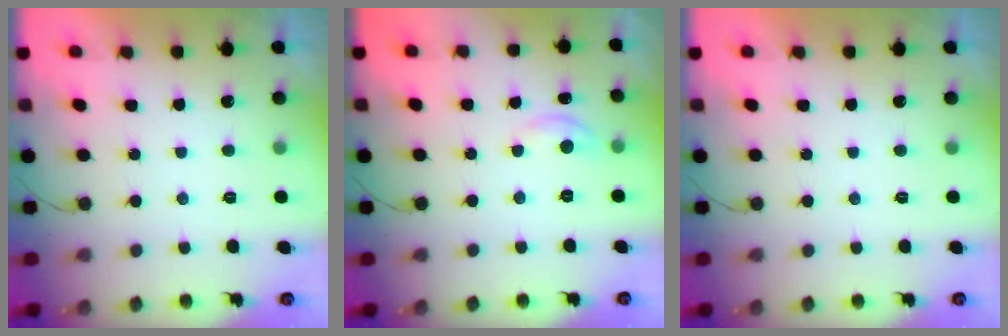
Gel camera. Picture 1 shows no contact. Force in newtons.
{"total": 2.9, "press": 2.8, "slide": 0.3}
{"total": 0.0}